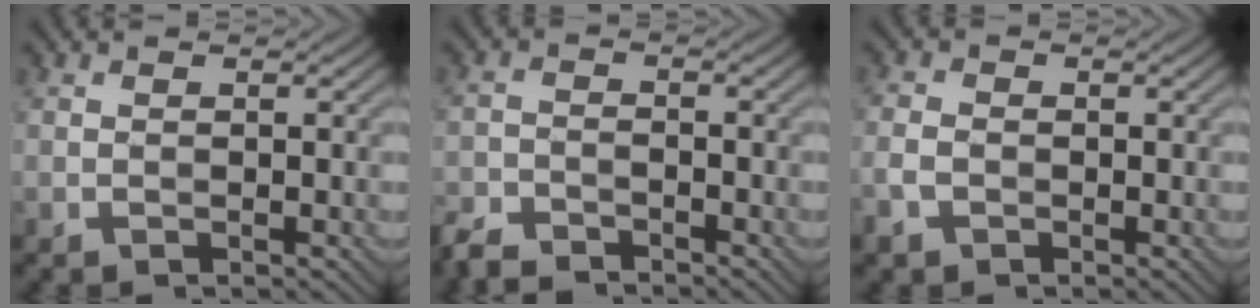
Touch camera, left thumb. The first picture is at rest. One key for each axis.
{"total": 4.1, "fx": -3.7, "fy": 1.2, "fz": 1.2, "tx": -0.023, "ty": -0.008, "tz": -0.082}
{"total": 3.1, "fx": -1.3, "fy": 2.2, "fz": 1.7, "tx": -0.050, "ty": -0.005, "tz": -0.034}